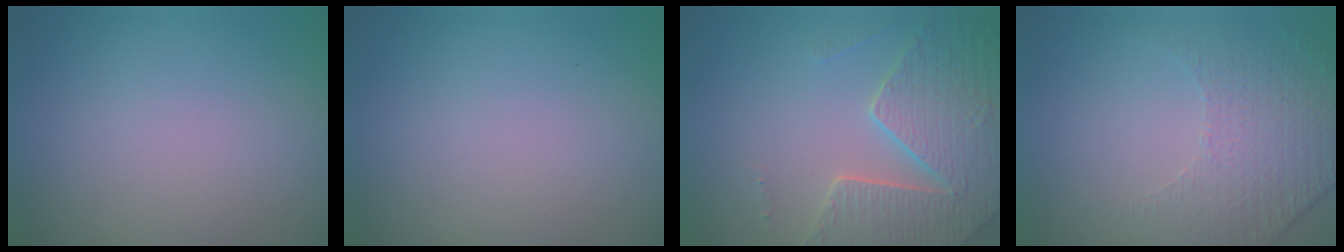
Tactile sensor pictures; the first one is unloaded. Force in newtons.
{"total": 0.0}
{"total": 5.2, "press": 5.0, "slide": 1.4}
{"total": 4.9, "press": 3.2, "slide": 3.6}